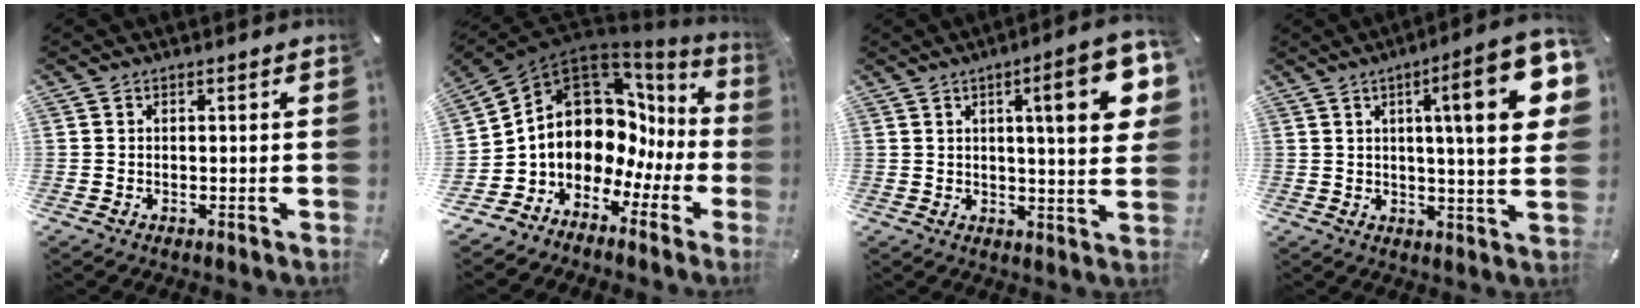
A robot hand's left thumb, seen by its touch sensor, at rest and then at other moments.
{"total": 12.8, "force": [2.8, 10.1, 7.3], "torque": [-0.143, -0.054, 0.050]}
{"total": 15.1, "force": [4.9, 3.2, 13.9], "torque": [-0.196, -0.014, 0.066]}
{"total": 19.1, "force": [5.9, 3.8, 17.7], "torque": [-0.258, -0.021, 0.073]}